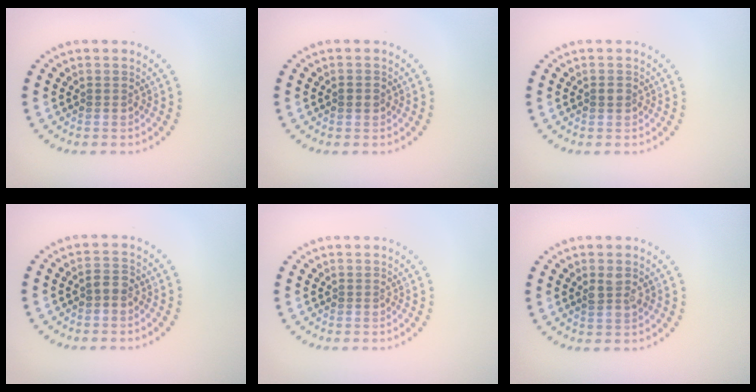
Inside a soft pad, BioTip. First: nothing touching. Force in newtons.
{"total": 1.3, "press": 1.3, "slide": 0.1}
{"total": 0.9, "press": 0.9, "slide": 0.1}
{"total": 1.4, "press": 1.4, "slide": 0.4}
{"total": 0.0}
{"total": 1.8, "press": 1.8, "slide": 0.3}